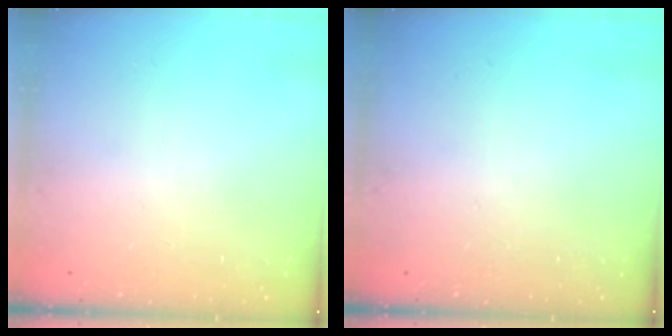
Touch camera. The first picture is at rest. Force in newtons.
{"total": 0.0}